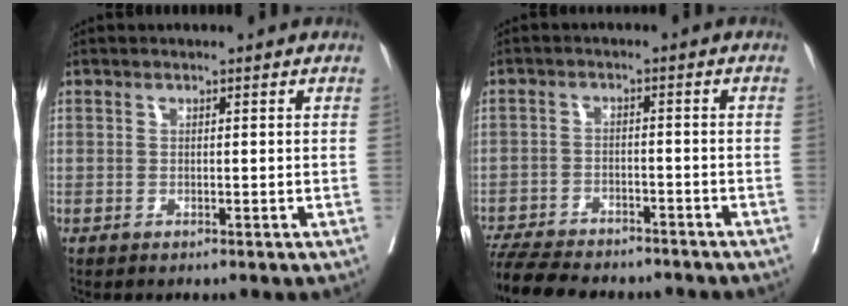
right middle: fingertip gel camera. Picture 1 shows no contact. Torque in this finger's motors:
{"motor_torque": [0.94, -1.20, 0.28, 0.15]}